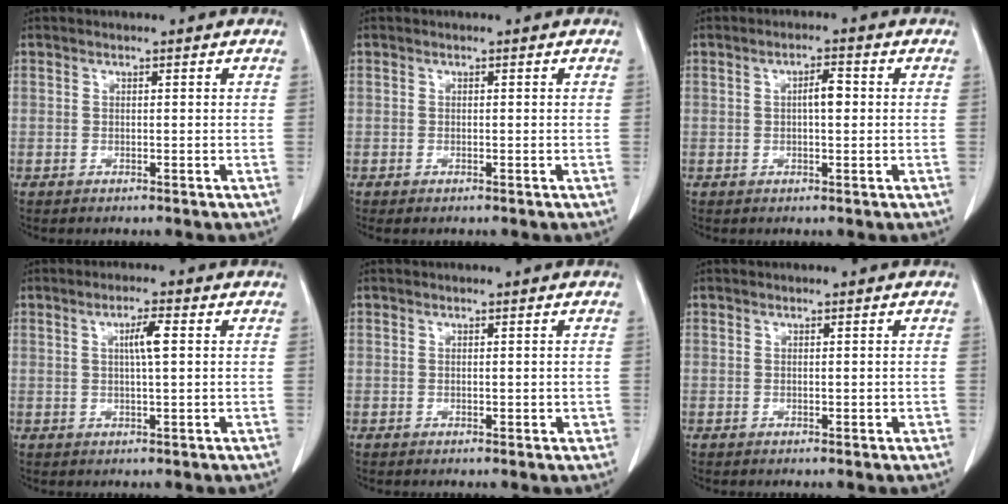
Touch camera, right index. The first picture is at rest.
{"total": 0.6, "force": [-0.4, 0.1, 0.4], "torque": [-0.009, -0.002, -0.007]}
{"total": 2.9, "force": [0.2, 0.8, 2.7], "torque": [-0.046, 0.004, 0.002]}
{"total": 3.5, "force": [0.8, 0.2, 3.4], "torque": [-0.061, 0.002, 0.013]}
{"total": 1.2, "force": [-0.2, 0.7, 1.0], "torque": [-0.015, -0.001, 0.000]}
{"total": 0.8, "force": [-0.2, 0.3, 0.7], "torque": [-0.013, -0.002, -0.001]}